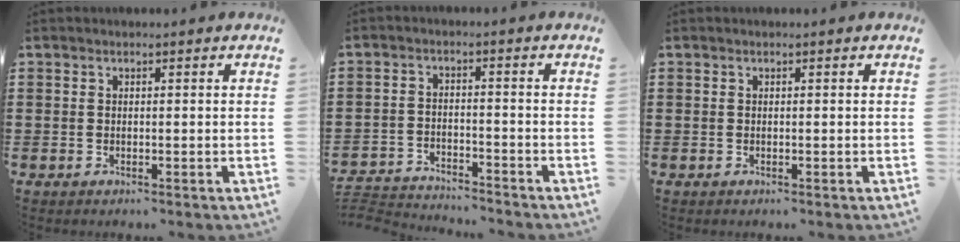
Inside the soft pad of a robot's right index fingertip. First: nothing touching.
{"total": 4.0, "force": [-4.0, 0.2, 0.0], "torque": [-0.013, -0.001, -0.087]}
{"total": 0.0}